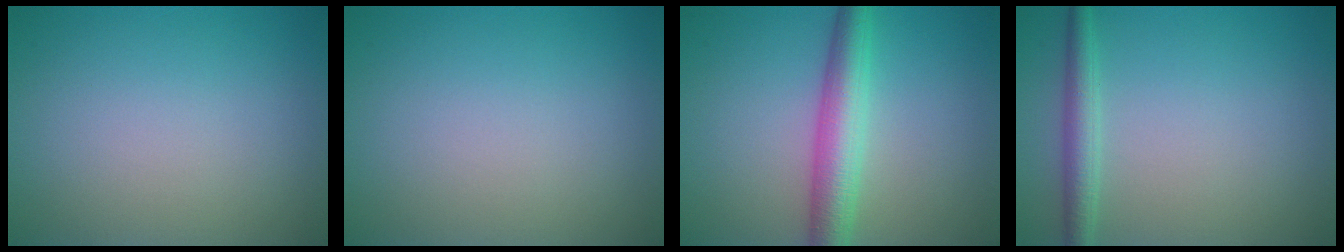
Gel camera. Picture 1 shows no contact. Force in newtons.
{"total": 0.0}
{"total": 5.0, "press": 5.0, "slide": 0.1}
{"total": 2.4, "press": 2.4, "slide": 0.1}